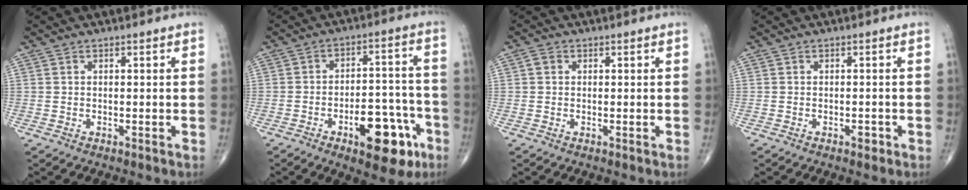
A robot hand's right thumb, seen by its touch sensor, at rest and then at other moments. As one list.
[{"total": 14.3, "force": [-6.7, 6.6, 10.8], "torque": [-0.119, 0.047, -0.088]}, {"total": 1.3, "force": [0.2, 1.1, 0.7], "torque": [-0.011, 0.004, 0.003]}, {"total": 1.2, "force": [-0.6, 0.7, 0.7], "torque": [-0.006, 0.001, -0.011]}]